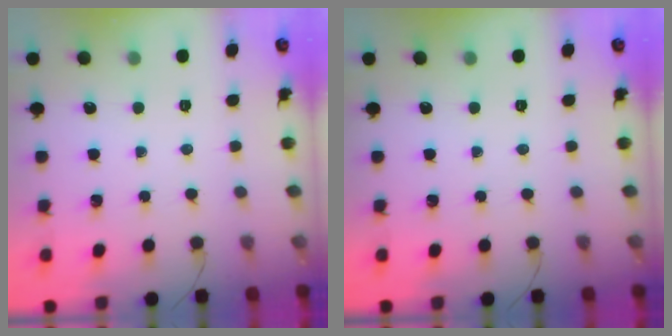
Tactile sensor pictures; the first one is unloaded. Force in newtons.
{"total": 0.0}